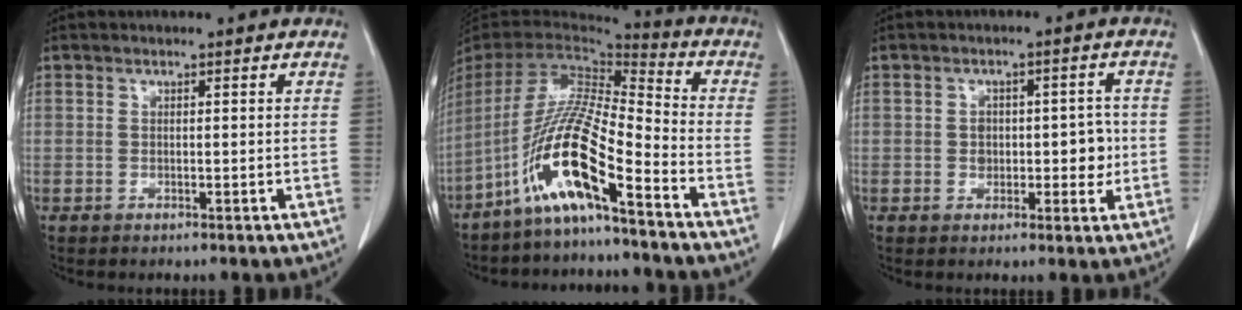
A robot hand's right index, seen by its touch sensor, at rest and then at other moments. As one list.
[{"total": 14.3, "force": [-8.5, 0.7, 11.5], "torque": [-0.240, -0.014, -0.168]}, {"total": 5.3, "force": [-0.4, 3.3, 4.2], "torque": [-0.046, 0.014, 0.000]}]